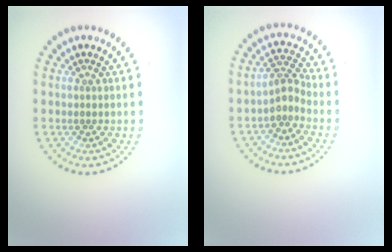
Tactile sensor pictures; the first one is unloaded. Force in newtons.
{"total": 2.4, "press": 1.6, "slide": 1.8}